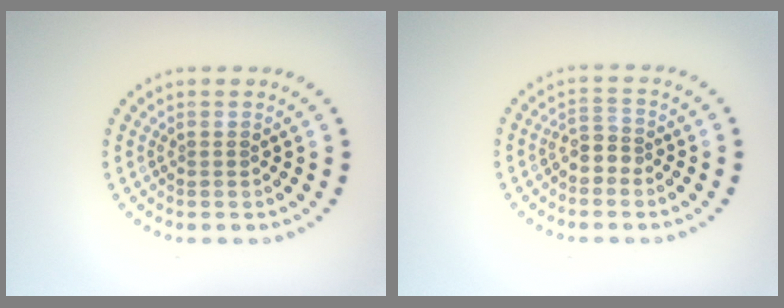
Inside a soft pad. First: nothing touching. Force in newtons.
{"total": 1.9, "press": 1.6, "slide": 1.0}